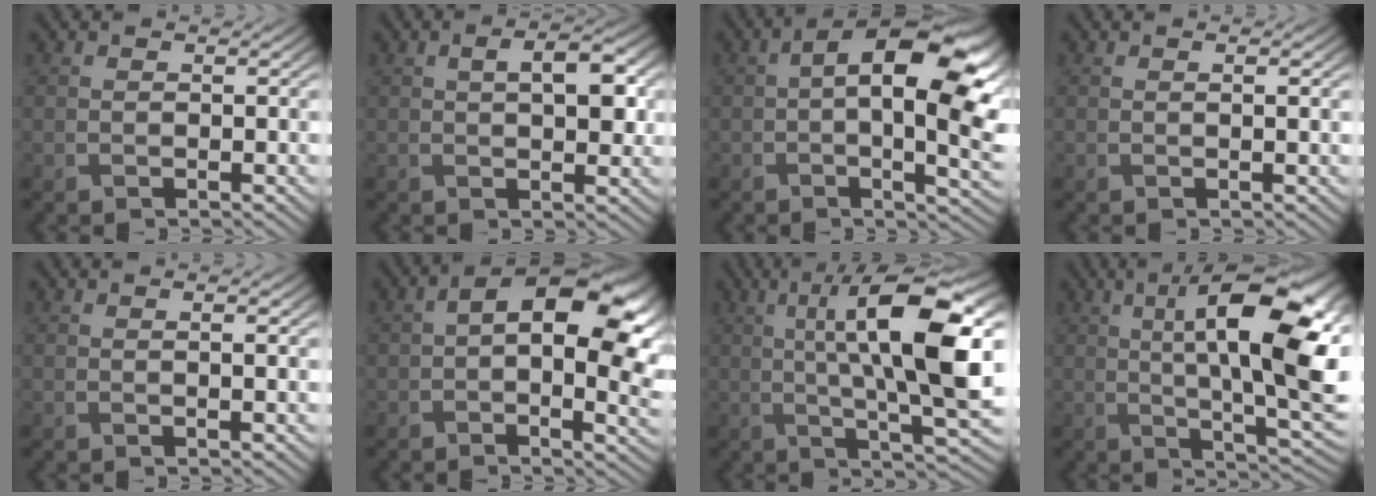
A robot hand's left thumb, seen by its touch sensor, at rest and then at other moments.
{"total": 5.5, "force": [1.3, 2.5, 4.8], "torque": [-0.078, 0.005, 0.020]}
{"total": 14.0, "force": [2.4, 6.2, 12.3], "torque": [-0.195, -0.013, 0.049]}
{"total": 0.9, "force": [0.3, 0.1, 0.8], "torque": [-0.016, 0.004, 0.004]}
{"total": 1.2, "force": [0.3, 0.1, 1.1], "torque": [-0.022, 0.004, 0.004]}
{"total": 14.6, "force": [3.0, 7.9, 12.0], "torque": [-0.184, -0.016, 0.059]}
{"total": 15.4, "force": [2.4, 4.2, 14.7], "torque": [-0.234, 0.005, 0.044]}
{"total": 16.2, "force": [3.4, 5.0, 15.0], "torque": [-0.230, 0.010, 0.056]}